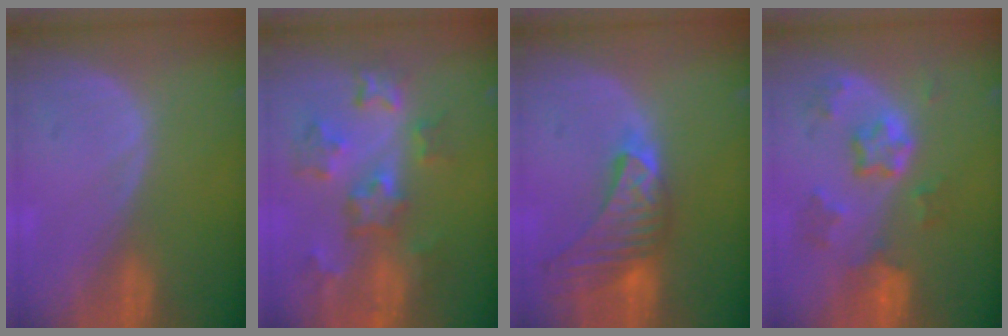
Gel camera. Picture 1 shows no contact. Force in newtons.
{"total": 8.6, "press": 7.7, "slide": 3.8}
{"total": 9.0, "press": 8.5, "slide": 3.2}
{"total": 7.3, "press": 6.4, "slide": 3.4}